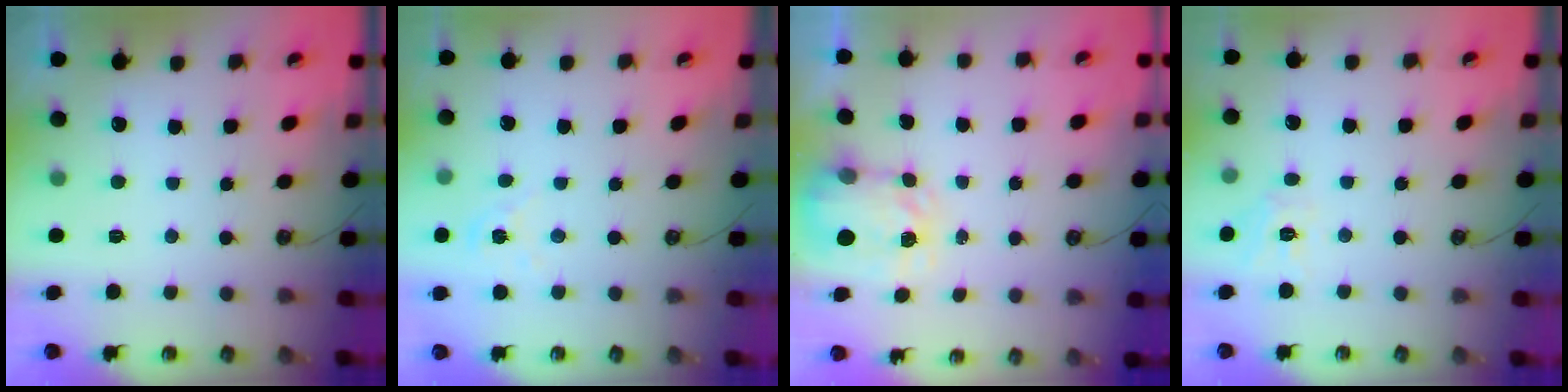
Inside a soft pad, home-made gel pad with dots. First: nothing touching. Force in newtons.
{"total": 4.3, "press": 4.3, "slide": 0.5}
{"total": 3.8, "press": 3.8, "slide": 0.6}
{"total": 7.5, "press": 7.4, "slide": 0.5}